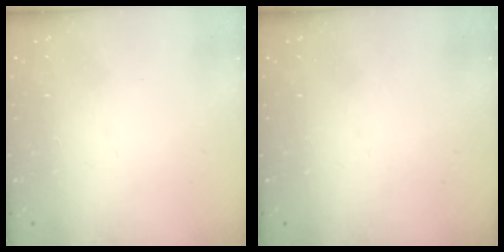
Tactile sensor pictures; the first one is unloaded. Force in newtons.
{"total": 0.0}